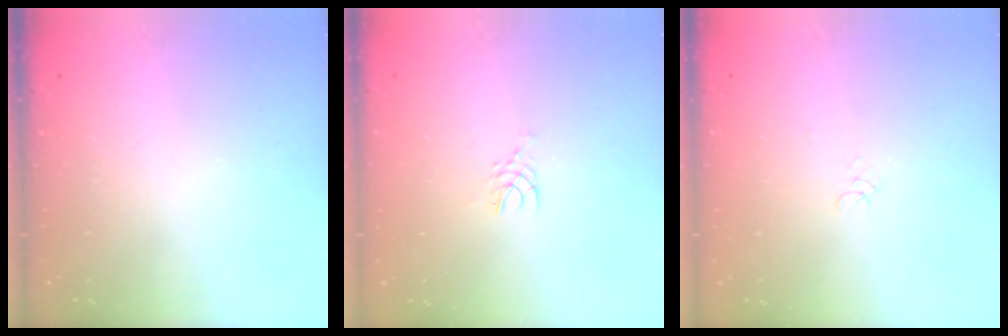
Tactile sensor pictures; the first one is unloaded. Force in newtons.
{"total": 2.5, "press": 2.5, "slide": 0.2}
{"total": 3.5, "press": 3.5, "slide": 0.2}